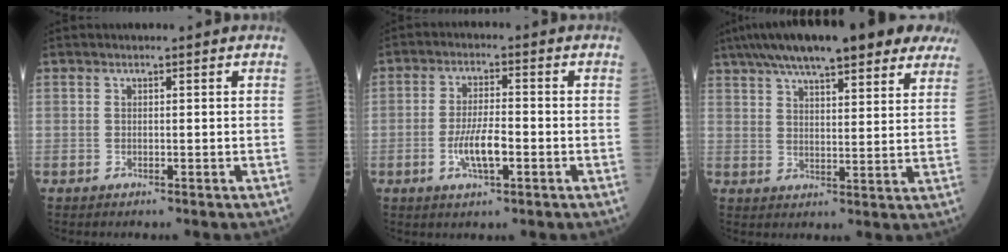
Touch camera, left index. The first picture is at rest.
{"total": 5.8, "force": [-2.2, 1.5, 5.2], "torque": [-0.104, -0.005, -0.039]}
{"total": 21.6, "force": [16.2, 4.6, 13.5], "torque": [-0.219, 0.053, 0.217]}